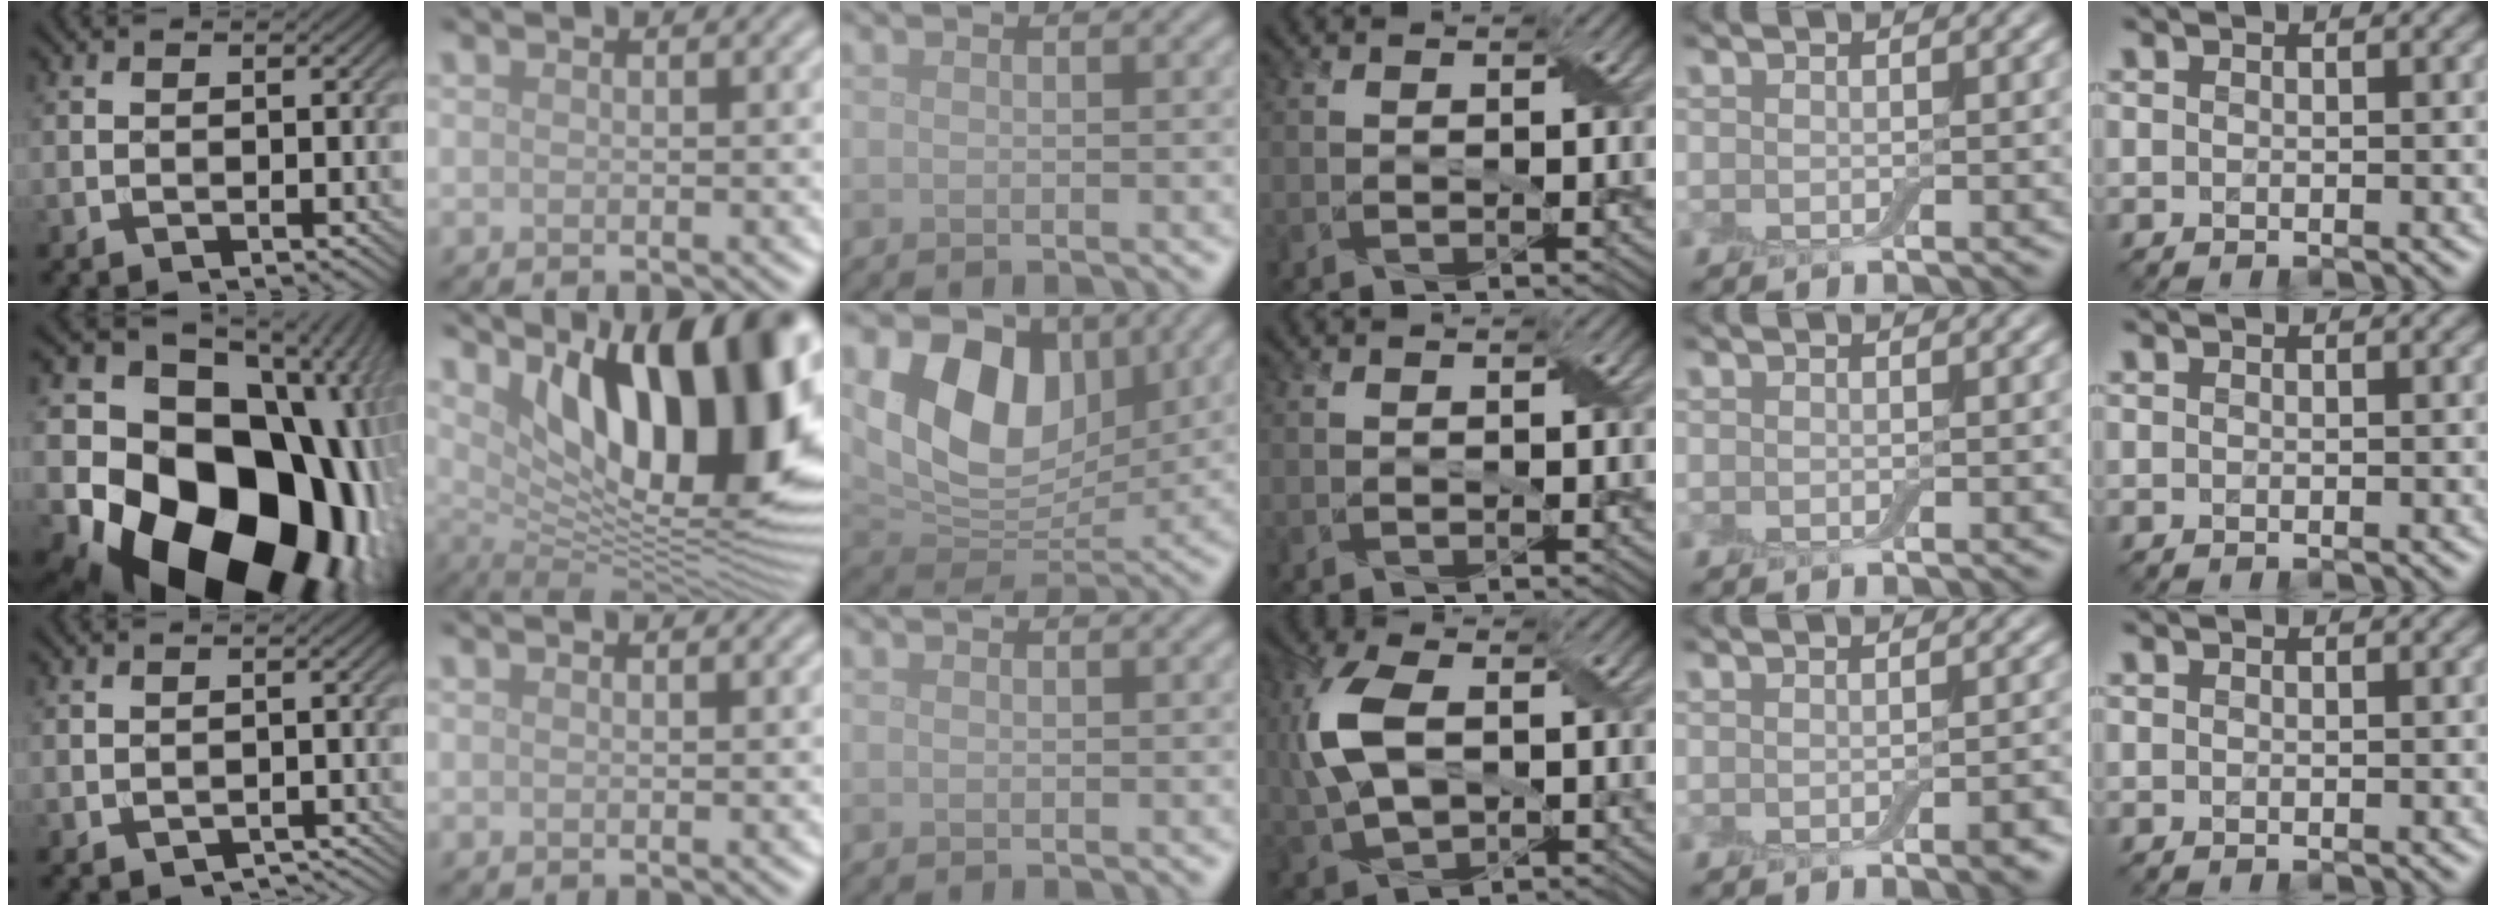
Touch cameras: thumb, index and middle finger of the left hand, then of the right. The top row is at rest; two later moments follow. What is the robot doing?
{"motion": "peel", "object": "aluminum foil"}